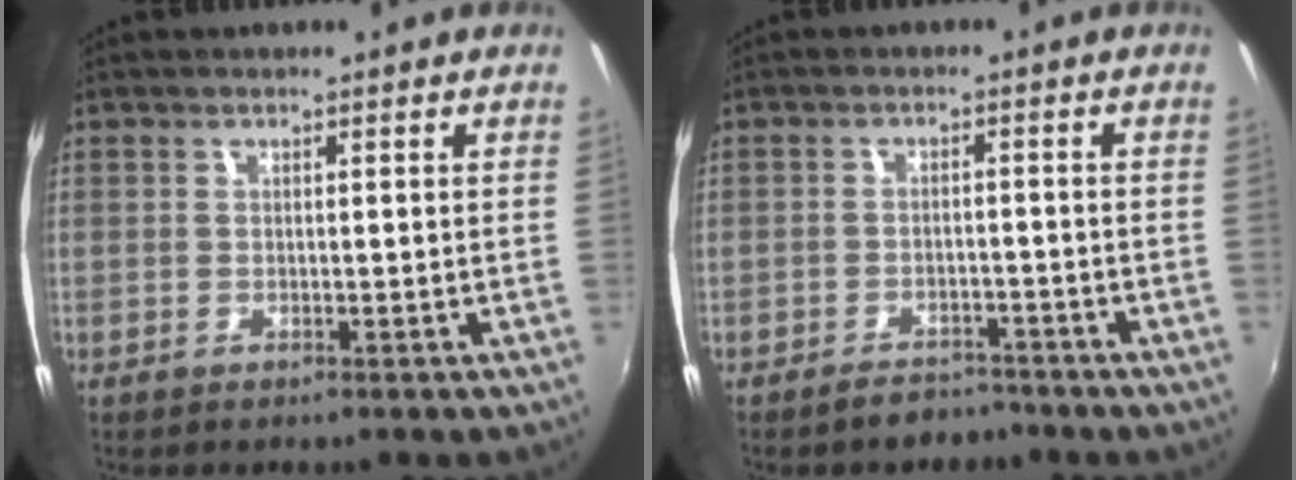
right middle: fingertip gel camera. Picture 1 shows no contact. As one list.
[{"total": 4.0, "force": [-3.5, 1.7, 0.7], "torque": [-0.021, 0.008, -0.050]}]